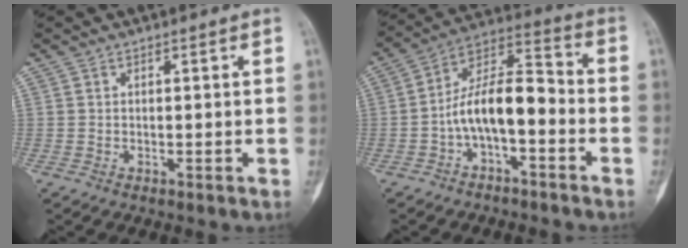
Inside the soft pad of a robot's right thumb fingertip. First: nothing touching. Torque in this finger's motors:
{"motor_torque": [0.14, 0.14, 0.82, -0.80, 0.07]}